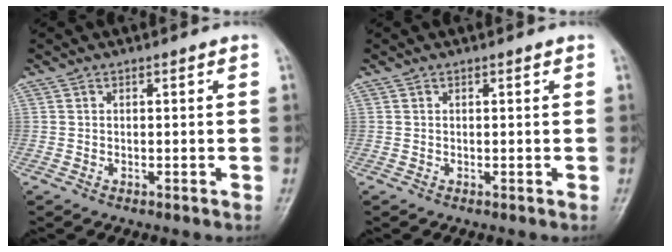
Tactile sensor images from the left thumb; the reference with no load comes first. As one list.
[{"total": 0.6, "force": [0.5, 0.0, 0.3], "torque": [-0.009, 0.001, 0.008]}]